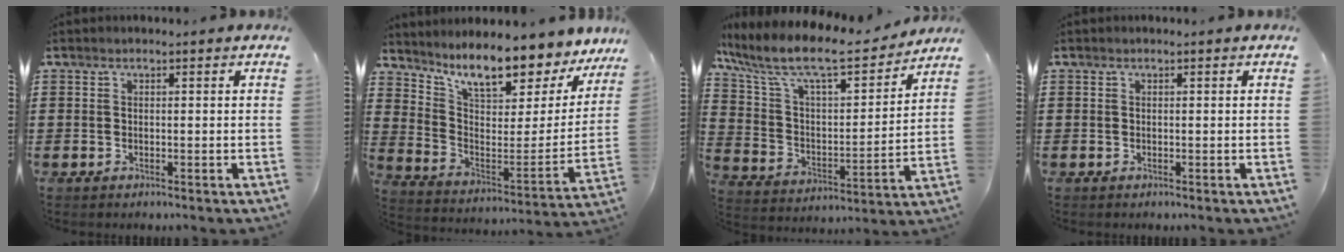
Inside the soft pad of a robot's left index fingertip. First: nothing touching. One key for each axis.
{"total": 10.0, "fx": 8.4, "fy": 1.9, "fz": 5.1, "tx": -0.110, "ty": -0.067, "tz": 0.138}
{"total": 10.7, "fx": 8.9, "fy": 2.1, "fz": 5.6, "tx": -0.148, "ty": -0.056, "tz": 0.149}
{"total": 0.0}